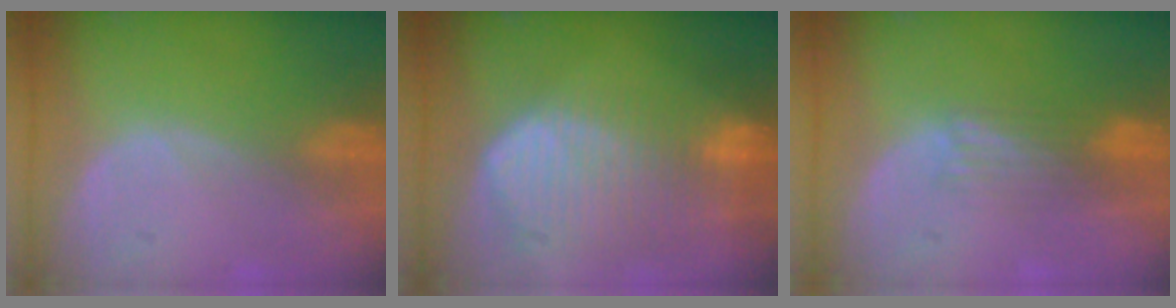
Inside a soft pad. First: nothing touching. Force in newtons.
{"total": 10.2, "press": 8.8, "slide": 5.2}
{"total": 4.0, "press": 3.3, "slide": 2.2}